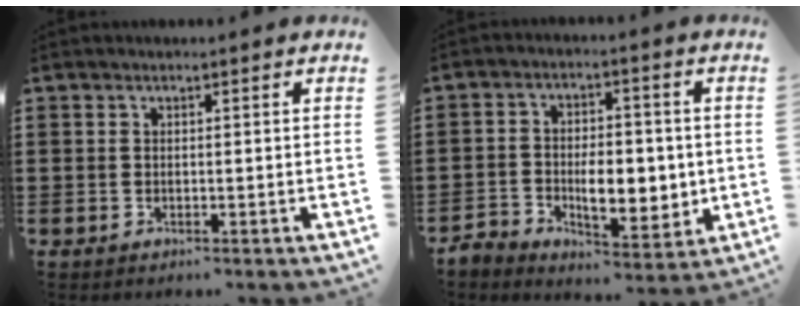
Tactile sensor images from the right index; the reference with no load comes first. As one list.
[{"total": 7.1, "force": [-1.1, 4.7, 5.2], "torque": [-0.082, 0.002, -0.020]}]